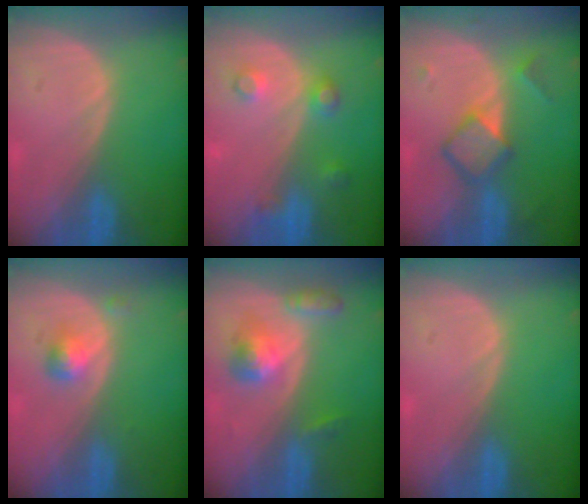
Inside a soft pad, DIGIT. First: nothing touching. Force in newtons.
{"total": 3.8, "press": 3.8, "slide": 0.1}
{"total": 5.3, "press": 5.3, "slide": 0.1}
{"total": 2.4, "press": 2.4, "slide": 0.2}
{"total": 5.6, "press": 5.1, "slide": 2.3}
{"total": 0.0}